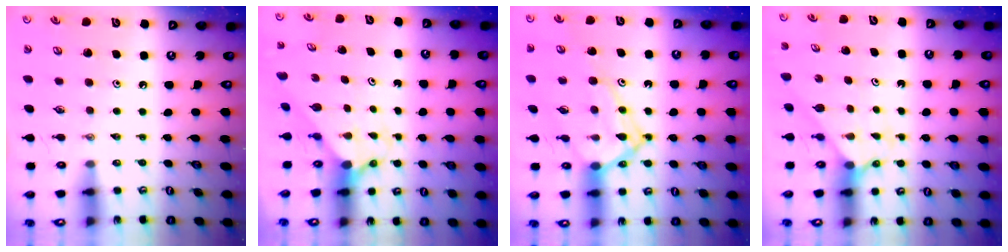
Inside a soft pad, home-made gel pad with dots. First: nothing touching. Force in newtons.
{"total": 1.7, "press": 1.7, "slide": 0.1}
{"total": 13.7, "press": 13.6, "slide": 2.0}
{"total": 2.4, "press": 2.4, "slide": 0.2}